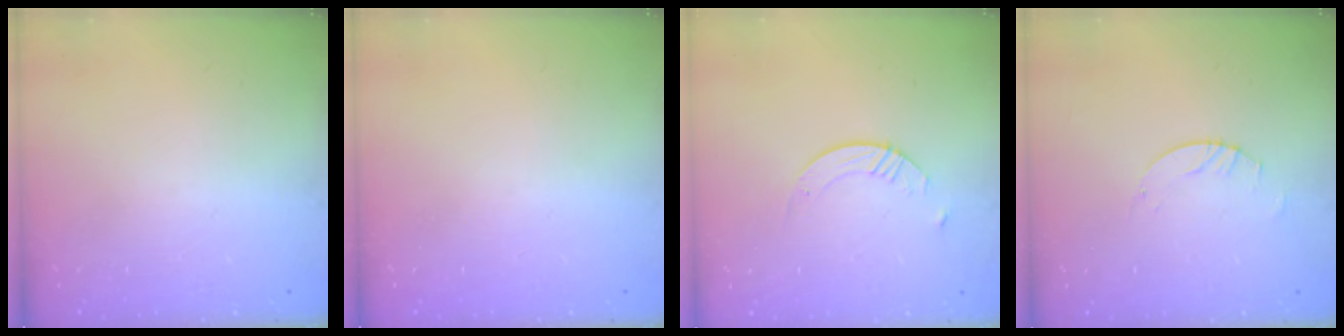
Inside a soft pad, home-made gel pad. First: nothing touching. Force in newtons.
{"total": 0.0}
{"total": 4.9, "press": 4.8, "slide": 0.5}
{"total": 2.0, "press": 2.0, "slide": 0.2}